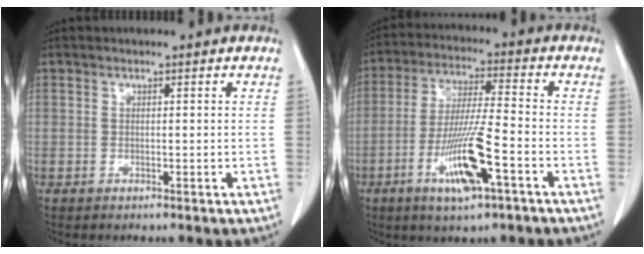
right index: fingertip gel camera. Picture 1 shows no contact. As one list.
[{"total": 11.5, "force": [-4.8, 0.9, 10.3], "torque": [-0.200, -0.013, -0.086]}]